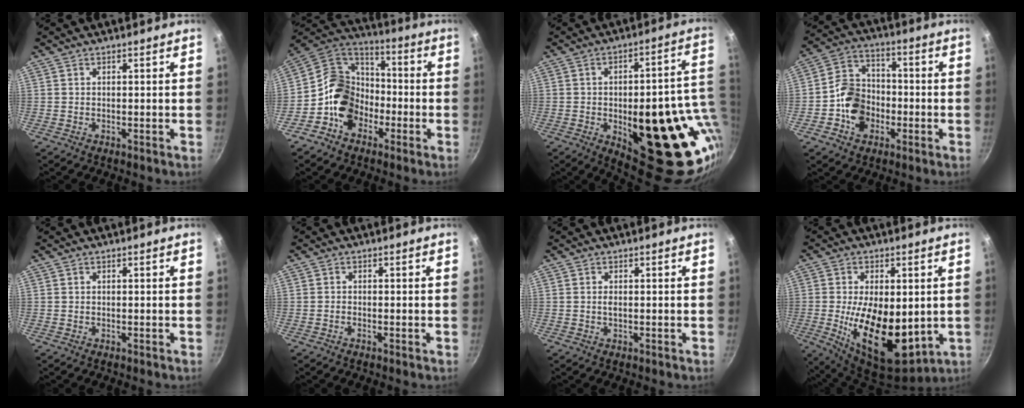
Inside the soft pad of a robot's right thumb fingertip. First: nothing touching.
{"total": 14.0, "force": [-4.9, 11.2, 6.7], "torque": [-0.072, 0.056, -0.106]}
{"total": 28.9, "force": [-5.1, 12.6, 25.6], "torque": [-0.269, 0.001, -0.048]}
{"total": 10.9, "force": [-3.0, 8.8, 5.7], "torque": [-0.073, 0.031, -0.066]}
{"total": 0.0}
{"total": 0.6, "force": [-0.4, 0.2, 0.5], "torque": [-0.013, 0.004, -0.012]}
{"total": 0.8, "force": [0.0, 0.3, 0.7], "torque": [-0.017, -0.001, 0.000]}
{"total": 18.1, "force": [-1.3, 9.7, 15.3], "torque": [-0.243, -0.024, -0.006]}